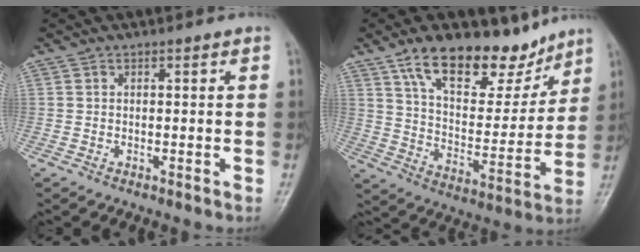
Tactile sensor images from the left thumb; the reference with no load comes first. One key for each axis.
{"total": 18.5, "fx": 12.7, "fy": 8.9, "fz": 10.0, "tx": -0.103, "ty": -0.066, "tz": 0.215}